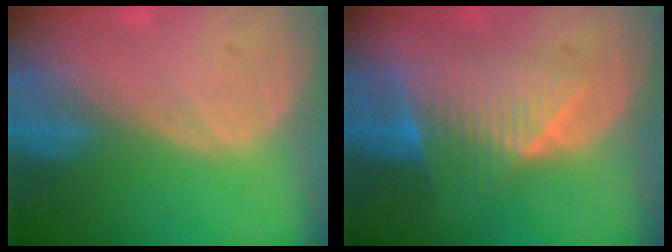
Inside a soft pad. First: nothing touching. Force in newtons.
{"total": 8.0, "press": 6.9, "slide": 4.0}